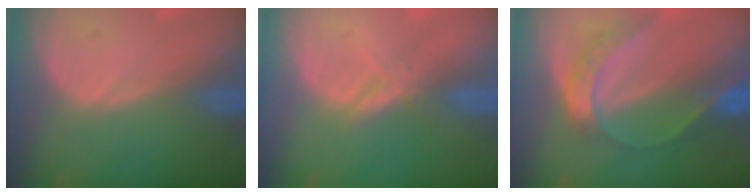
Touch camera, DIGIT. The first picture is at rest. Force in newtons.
{"total": 2.1, "press": 2.1, "slide": 0.2}
{"total": 7.1, "press": 6.0, "slide": 3.9}